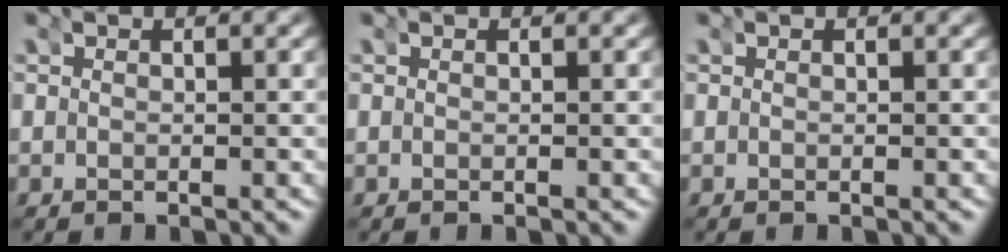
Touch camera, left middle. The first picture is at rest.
{"total": 0.0}
{"total": 0.0}